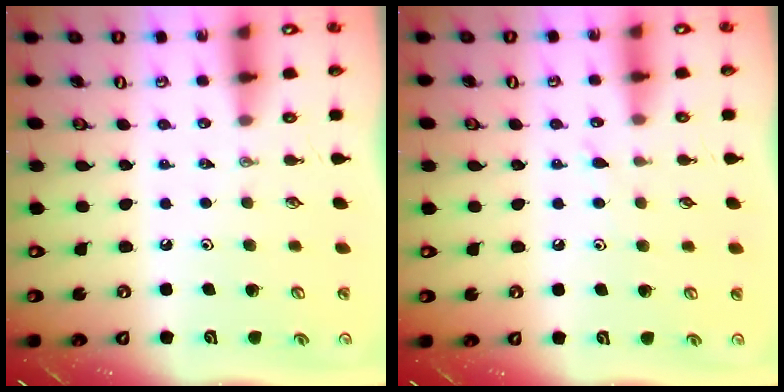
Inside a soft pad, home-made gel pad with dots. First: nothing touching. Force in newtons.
{"total": 6.3, "press": 6.2, "slide": 0.7}